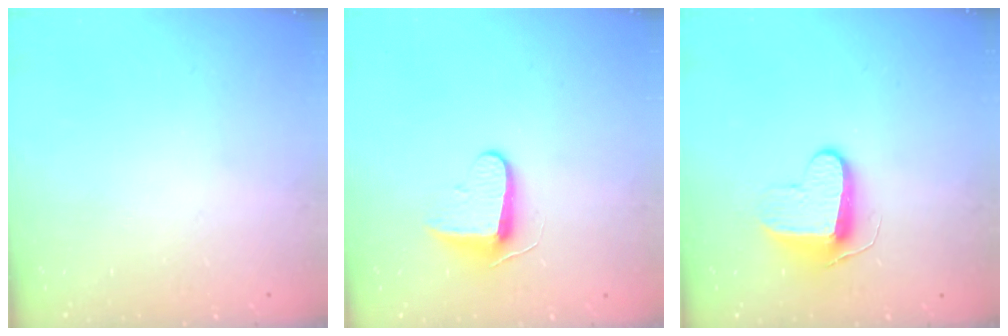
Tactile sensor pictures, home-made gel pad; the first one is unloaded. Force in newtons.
{"total": 9.4, "press": 9.3, "slide": 0.9}
{"total": 9.5, "press": 9.5, "slide": 0.1}